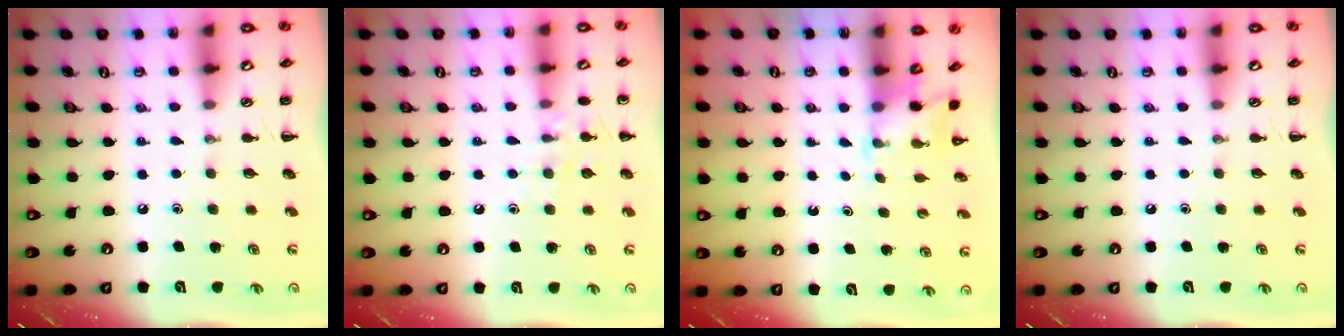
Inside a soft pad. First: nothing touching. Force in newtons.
{"total": 7.9, "press": 7.7, "slide": 1.5}
{"total": 1.9, "press": 1.8, "slide": 0.6}
{"total": 0.0}